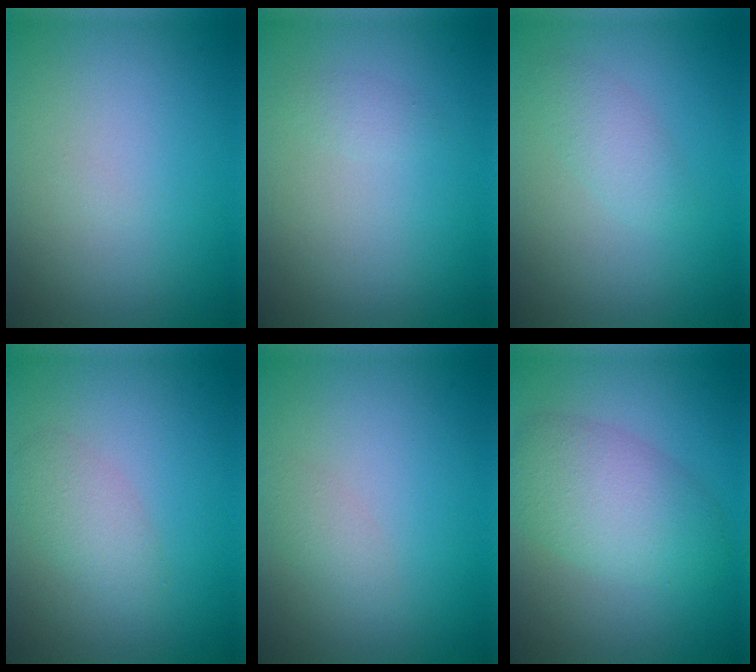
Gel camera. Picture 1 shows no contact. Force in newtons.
{"total": 0.8, "press": 0.8, "slide": 0.1}
{"total": 1.7, "press": 1.7, "slide": 0.1}
{"total": 2.1, "press": 2.1, "slide": 0.1}
{"total": 1.1, "press": 1.1, "slide": 0.1}
{"total": 5.2, "press": 5.2, "slide": 0.0}